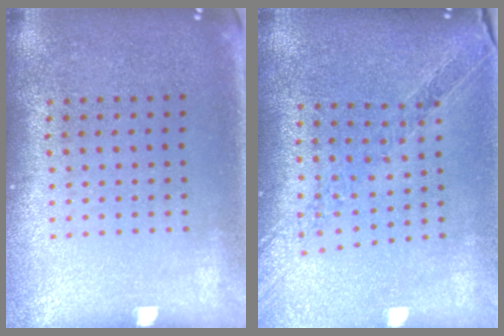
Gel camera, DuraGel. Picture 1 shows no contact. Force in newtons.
{"total": 1.2, "press": 1.2, "slide": 0.2}